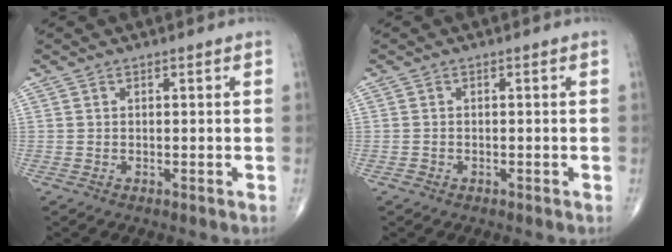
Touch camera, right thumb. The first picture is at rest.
{"total": 0.5, "force": [-0.3, 0.4, 0.0], "torque": [0.001, 0.003, -0.008]}